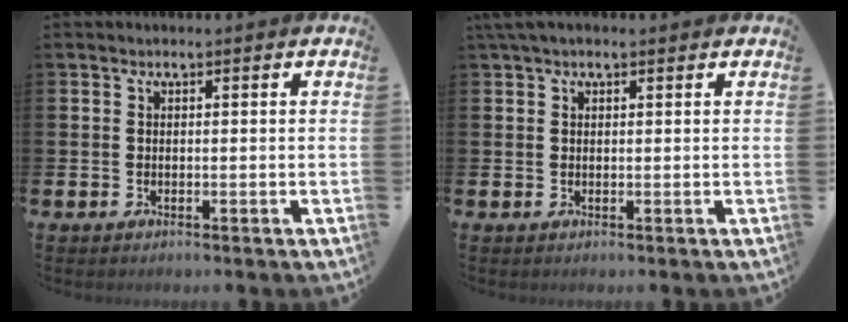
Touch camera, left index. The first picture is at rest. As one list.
[{"total": 1.6, "force": [1.1, 0.6, 1.0], "torque": [-0.011, 0.003, 0.018]}]